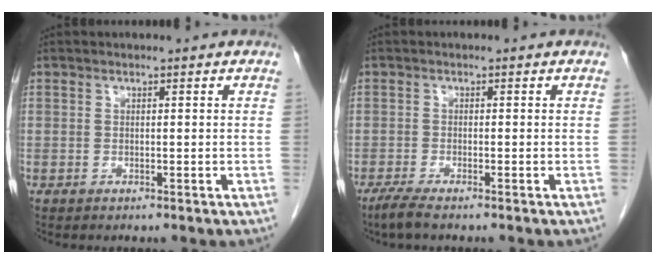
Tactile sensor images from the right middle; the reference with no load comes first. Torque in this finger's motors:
{"motor_torque": [0.60, -0.07, 0.03, 0.04]}